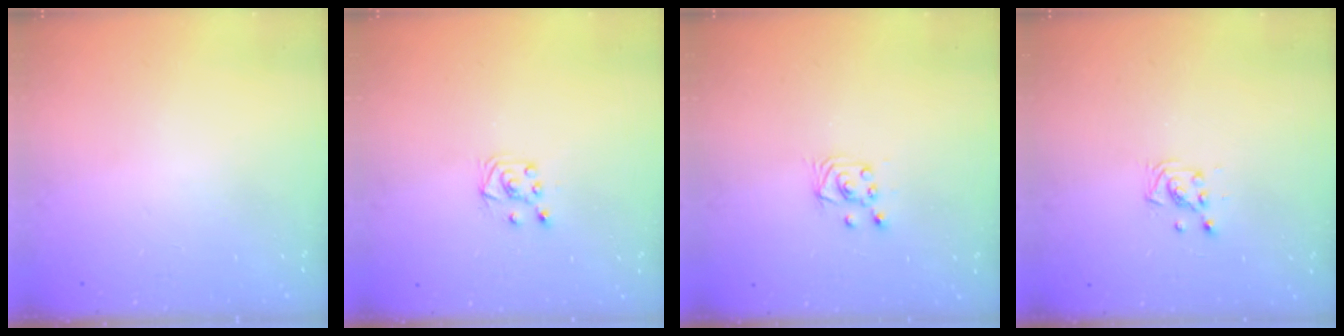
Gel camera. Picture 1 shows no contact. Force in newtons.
{"total": 5.2, "press": 5.2, "slide": 0.4}
{"total": 3.0, "press": 3.0, "slide": 0.3}
{"total": 2.9, "press": 2.9, "slide": 0.3}